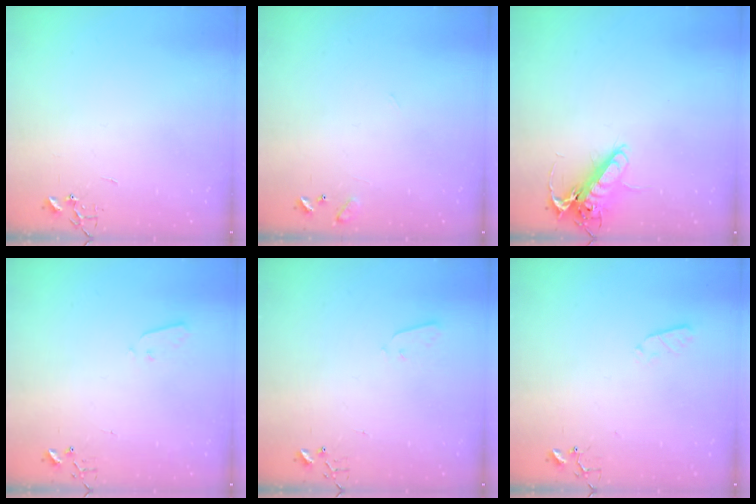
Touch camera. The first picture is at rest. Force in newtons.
{"total": 8.4, "press": 8.4, "slide": 0.5}
{"total": 13.3, "press": 13.1, "slide": 2.4}
{"total": 3.2, "press": 3.2, "slide": 0.1}
{"total": 2.1, "press": 2.1, "slide": 0.3}
{"total": 2.9, "press": 2.8, "slide": 0.5}